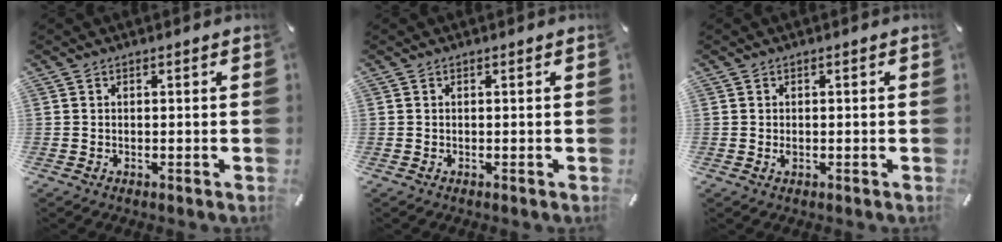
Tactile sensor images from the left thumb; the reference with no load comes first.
{"total": 0.0}
{"total": 1.1, "force": [-0.2, 0.7, 0.8], "torque": [-0.017, 0.000, -0.003]}